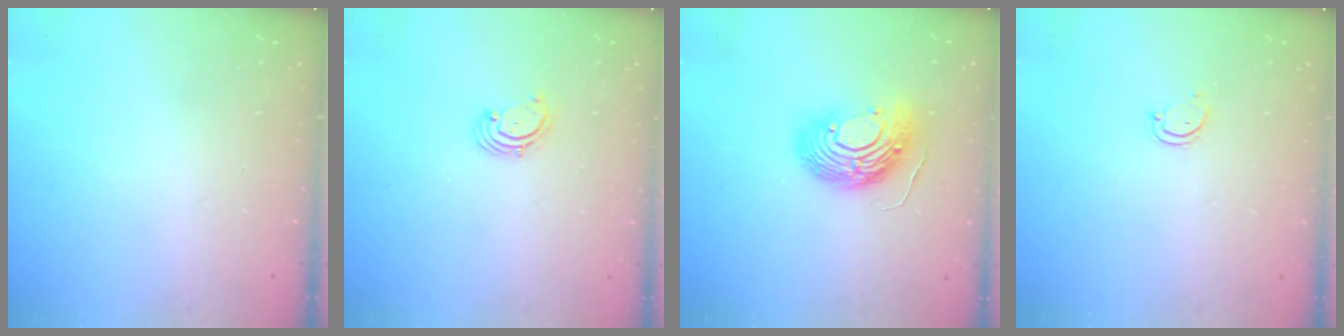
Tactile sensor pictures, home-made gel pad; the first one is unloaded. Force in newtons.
{"total": 1.6, "press": 1.6, "slide": 0.2}
{"total": 13.9, "press": 13.8, "slide": 1.5}
{"total": 2.6, "press": 2.6, "slide": 0.3}